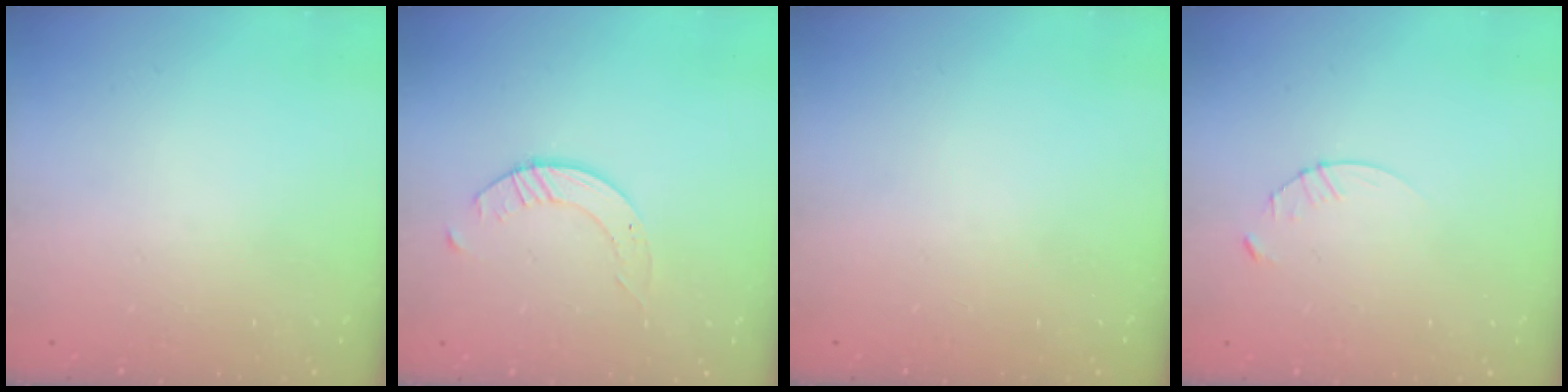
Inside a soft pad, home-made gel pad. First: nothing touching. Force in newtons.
{"total": 2.6, "press": 2.6, "slide": 0.3}
{"total": 0.0}
{"total": 3.4, "press": 3.4, "slide": 0.4}